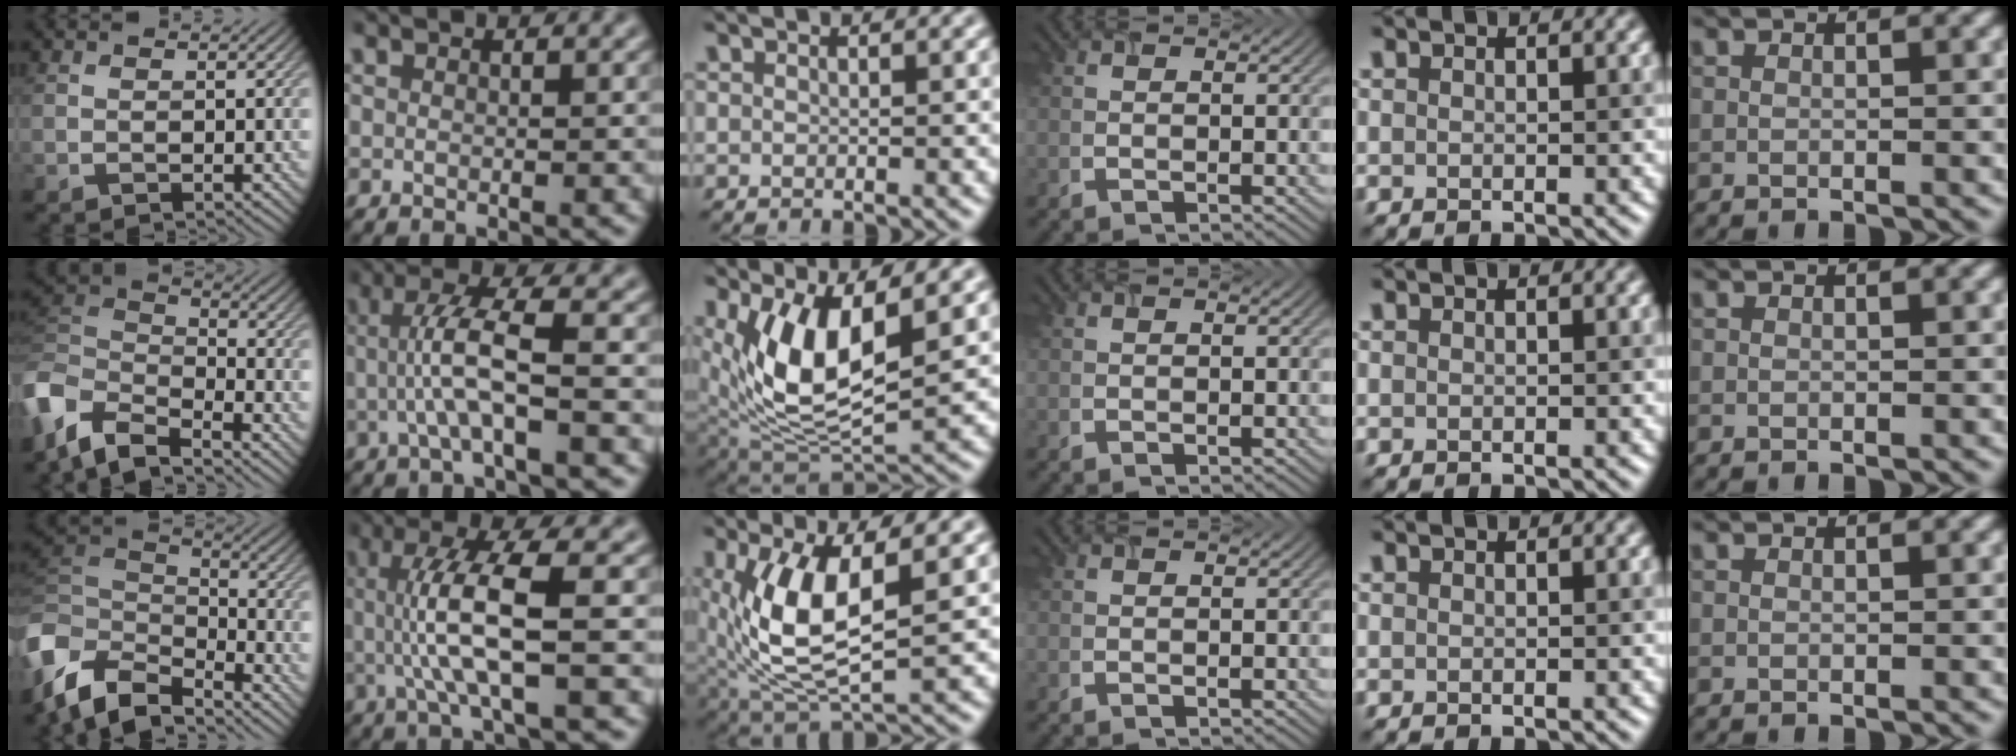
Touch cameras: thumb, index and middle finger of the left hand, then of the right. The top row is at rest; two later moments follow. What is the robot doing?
{"motion": "lift_and_place", "object": "timer"}